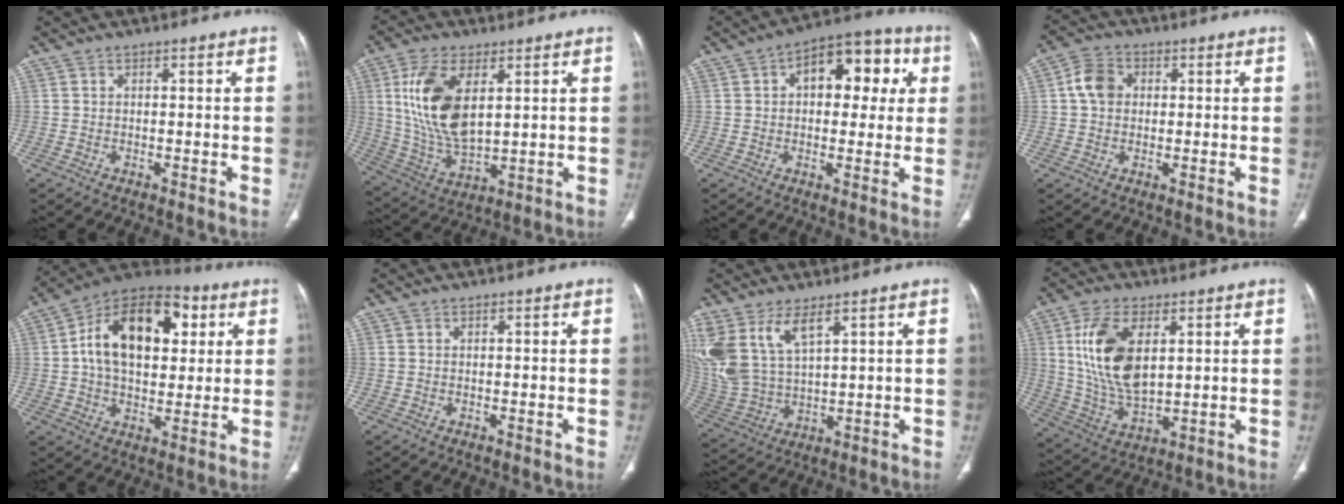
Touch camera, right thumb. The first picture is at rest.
{"total": 15.7, "force": [4.4, 7.9, 12.9], "torque": [-0.257, -0.020, 0.094]}
{"total": 14.2, "force": [3.6, 8.3, 10.9], "torque": [-0.101, 0.026, 0.046]}
{"total": 5.9, "force": [0.9, 4.7, 3.4], "torque": [-0.057, 0.010, 0.011]}
{"total": 19.9, "force": [4.6, 12.2, 15.1], "torque": [-0.211, 0.013, 0.066]}
{"total": 0.0}
{"total": 13.5, "force": [6.9, 6.3, 9.7], "torque": [-0.218, -0.024, 0.157]}
{"total": 15.1, "force": [3.9, 7.9, 12.3], "torque": [-0.239, -0.017, 0.084]}